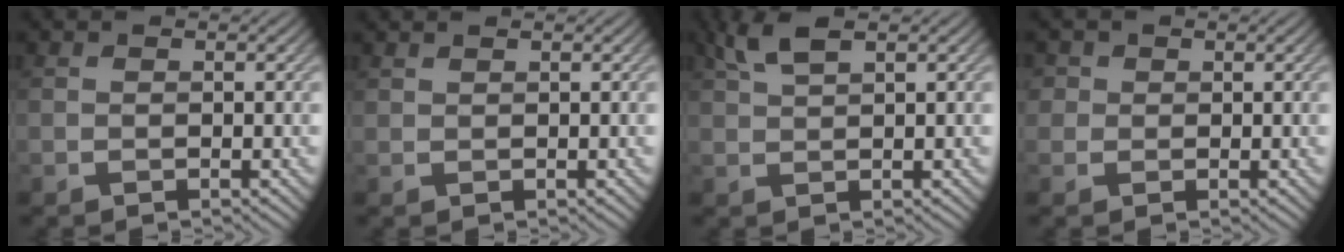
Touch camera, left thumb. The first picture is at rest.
{"total": 0.6, "force": [0.6, 0.0, 0.2], "torque": [-0.004, 0.004, 0.013]}
{"total": 3.4, "force": [2.0, 0.8, 2.6], "torque": [-0.058, 0.011, 0.045]}
{"total": 2.1, "force": [0.7, 1.9, 0.5], "torque": [-0.011, 0.002, 0.005]}